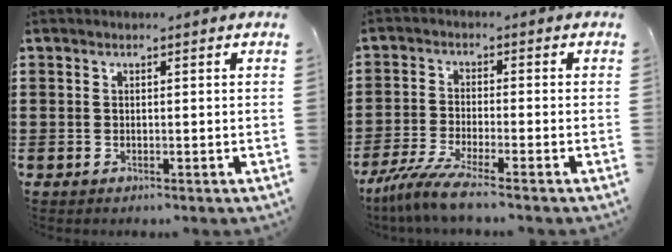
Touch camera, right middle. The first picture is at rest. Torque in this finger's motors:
{"motor_torque": [2.14, 0.00, 0.44, 0.11]}